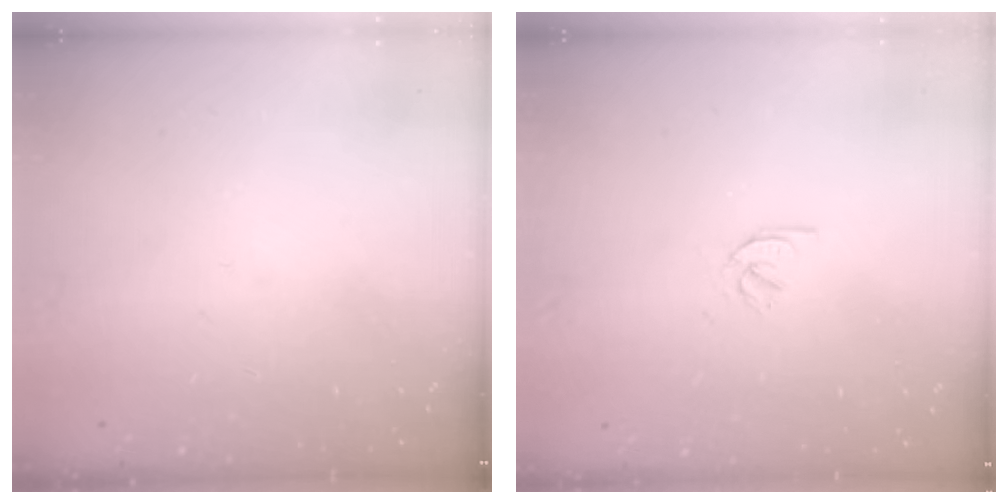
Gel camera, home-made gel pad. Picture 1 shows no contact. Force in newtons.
{"total": 2.2, "press": 2.2, "slide": 0.2}